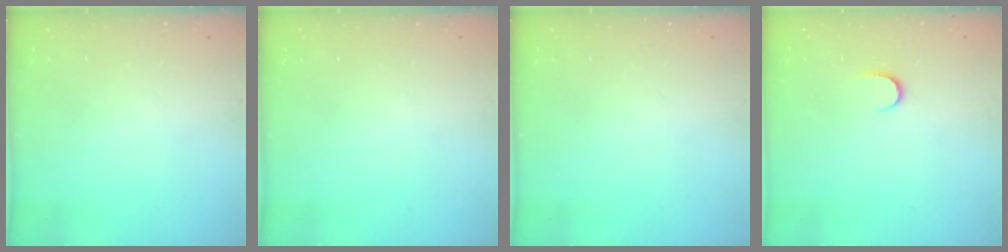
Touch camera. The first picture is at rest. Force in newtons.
{"total": 0.0}
{"total": 0.0}
{"total": 5.8, "press": 5.8, "slide": 0.6}